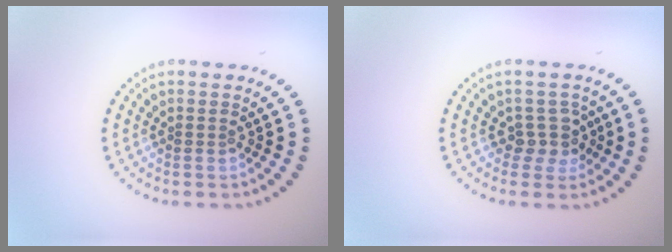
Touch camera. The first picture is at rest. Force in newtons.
{"total": 2.3, "press": 1.8, "slide": 1.5}